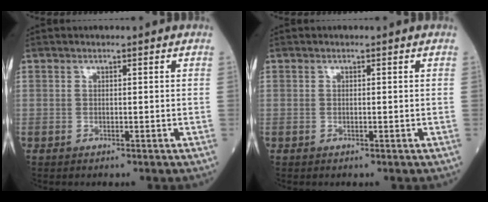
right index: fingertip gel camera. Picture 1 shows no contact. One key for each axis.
{"total": 0.0}